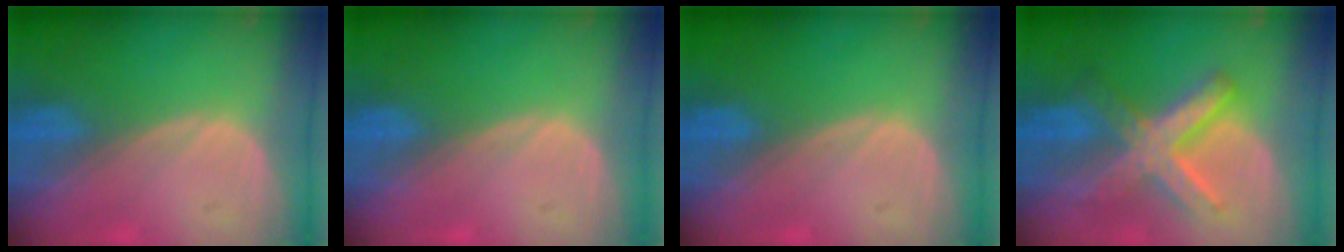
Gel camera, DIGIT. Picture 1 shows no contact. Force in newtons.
{"total": 0.0}
{"total": 0.0}
{"total": 8.7, "press": 8.6, "slide": 0.8}